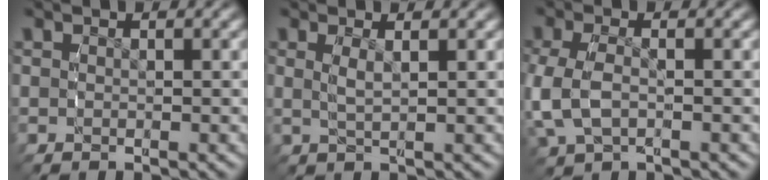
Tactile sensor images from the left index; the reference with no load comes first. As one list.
[{"total": 1.4, "force": [0.5, 0.0, 1.3], "torque": [-0.033, -0.008, 0.015]}, {"total": 3.5, "force": [-0.8, 2.4, 2.5], "torque": [-0.083, -0.015, -0.002]}]